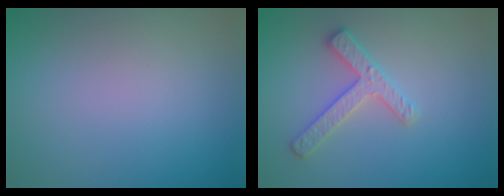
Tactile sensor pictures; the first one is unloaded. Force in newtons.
{"total": 2.7, "press": 2.7, "slide": 0.3}